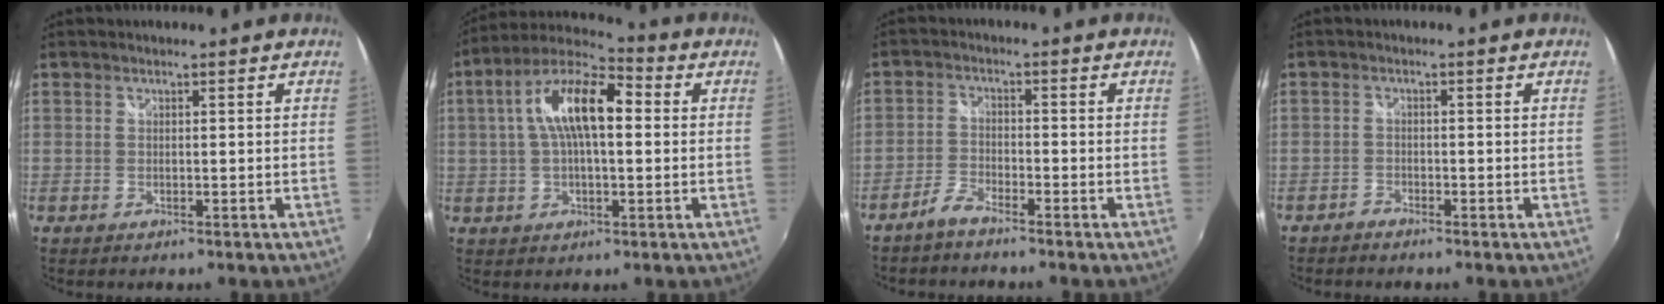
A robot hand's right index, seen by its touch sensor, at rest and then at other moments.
{"total": 13.7, "force": [2.0, 5.6, 12.3], "torque": [-0.228, 0.027, 0.026]}
{"total": 3.3, "force": [-2.9, 0.8, 1.4], "torque": [-0.043, 0.004, -0.061]}
{"total": 1.5, "force": [-1.5, 0.5, 0.0], "torque": [-0.009, 0.000, -0.031]}